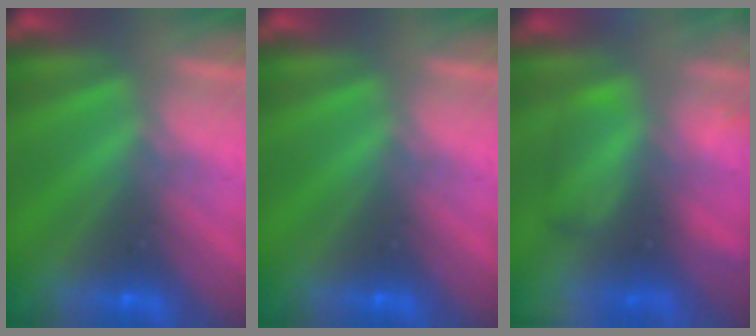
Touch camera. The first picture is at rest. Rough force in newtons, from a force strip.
{"total": 0.0}
{"total": 8.7}